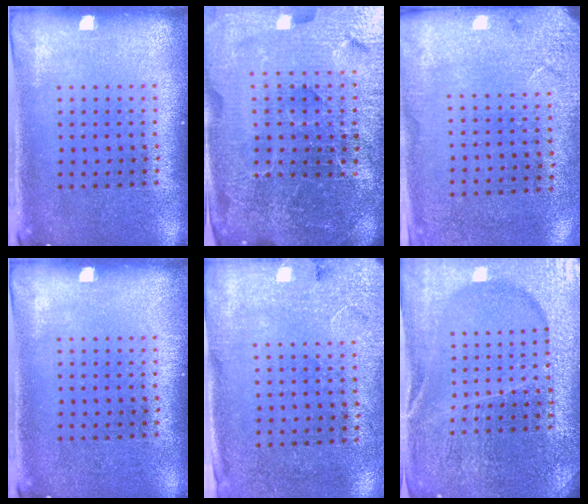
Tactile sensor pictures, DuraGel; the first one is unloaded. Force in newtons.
{"total": 6.6, "press": 5.9, "slide": 3.0}
{"total": 2.7, "press": 2.3, "slide": 1.3}
{"total": 0.0}
{"total": 2.7, "press": 2.2, "slide": 1.6}
{"total": 4.9, "press": 4.5, "slide": 1.9}